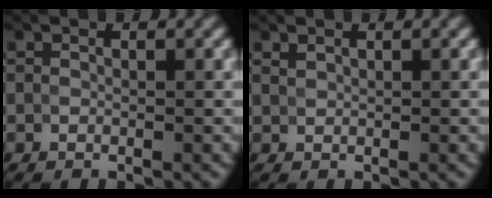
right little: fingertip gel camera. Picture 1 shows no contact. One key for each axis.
{"total": 0.5, "fx": 0.5, "fy": 0.0, "fz": -0.1, "tx": -0.002, "ty": 0.003, "tz": 0.013}